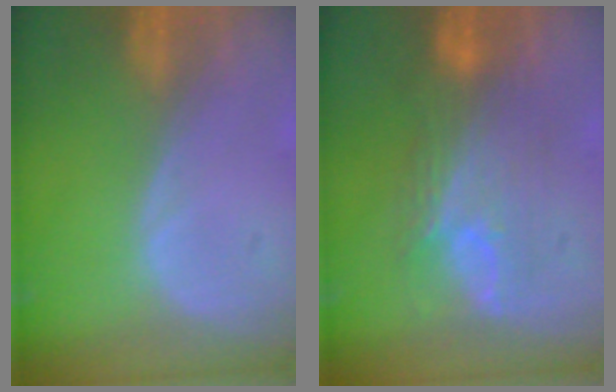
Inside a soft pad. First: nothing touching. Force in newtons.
{"total": 7.5, "press": 7.4, "slide": 1.4}